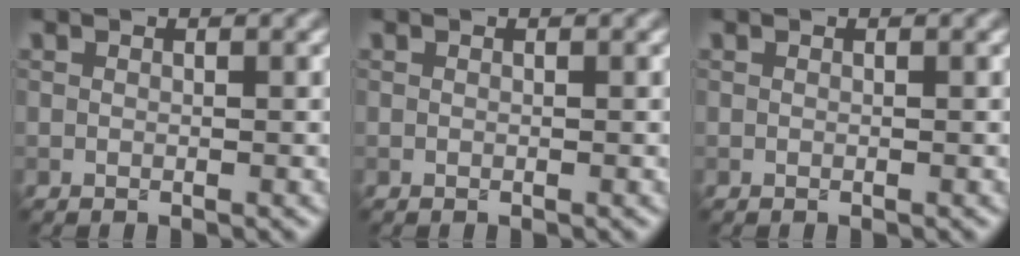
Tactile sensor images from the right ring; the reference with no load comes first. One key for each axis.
{"total": 0.0}
{"total": 0.0}